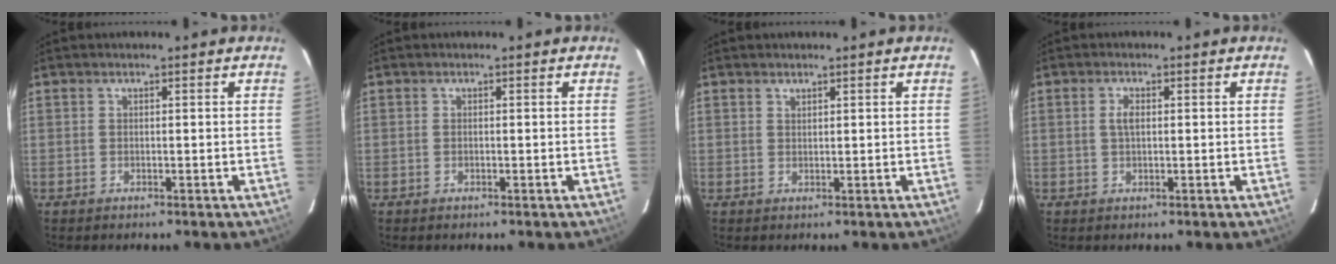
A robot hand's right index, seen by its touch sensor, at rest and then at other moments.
{"total": 0.0}
{"total": 0.7, "force": [0.7, 0.1, 0.1], "torque": [-0.003, 0.001, 0.013]}
{"total": 1.9, "force": [0.3, 0.7, 1.7], "torque": [-0.035, 0.003, 0.005]}